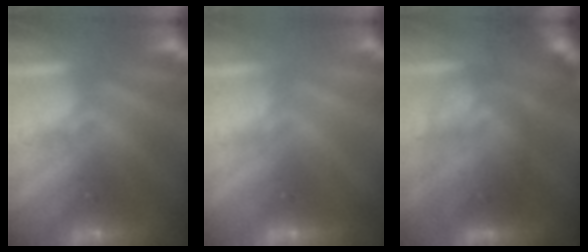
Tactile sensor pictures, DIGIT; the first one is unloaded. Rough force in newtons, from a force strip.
{"total": 2.2}
{"total": 2.6}